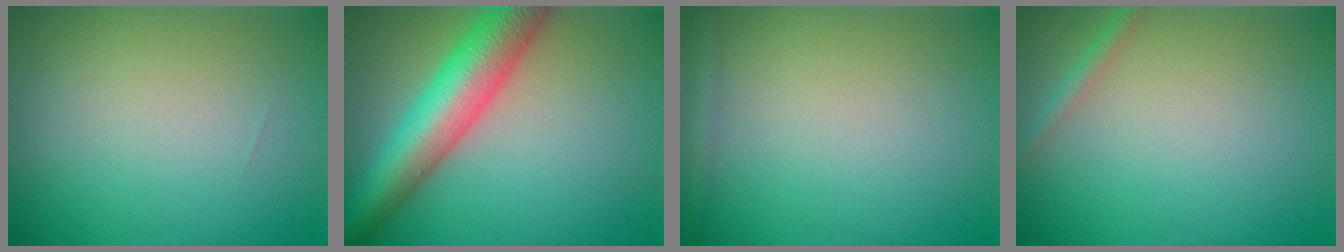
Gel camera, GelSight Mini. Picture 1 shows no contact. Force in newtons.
{"total": 8.5, "press": 8.5, "slide": 0.2}
{"total": 1.0, "press": 1.0, "slide": 0.1}
{"total": 1.3, "press": 1.3, "slide": 0.1}